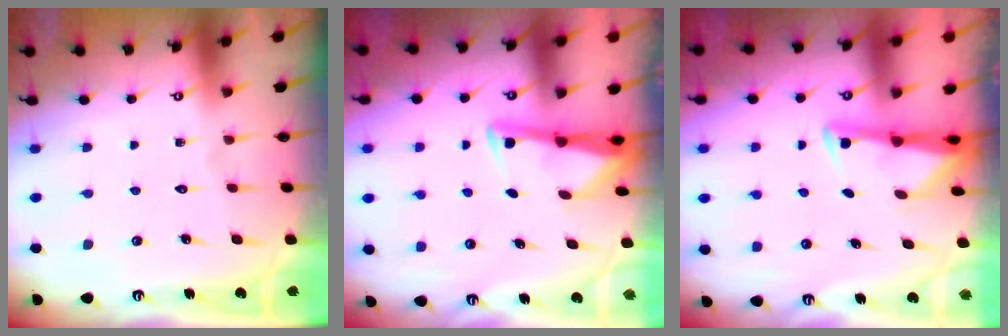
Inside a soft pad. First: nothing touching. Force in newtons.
{"total": 3.2, "press": 3.1, "slide": 0.3}
{"total": 3.3, "press": 3.3, "slide": 0.5}